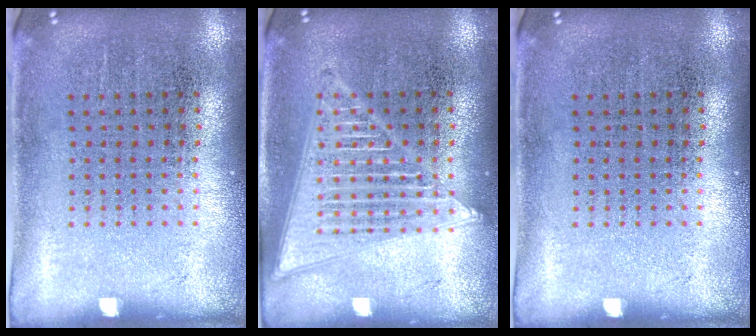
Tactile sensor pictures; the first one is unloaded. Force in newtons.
{"total": 2.1, "press": 2.1, "slide": 0.2}
{"total": 0.0}